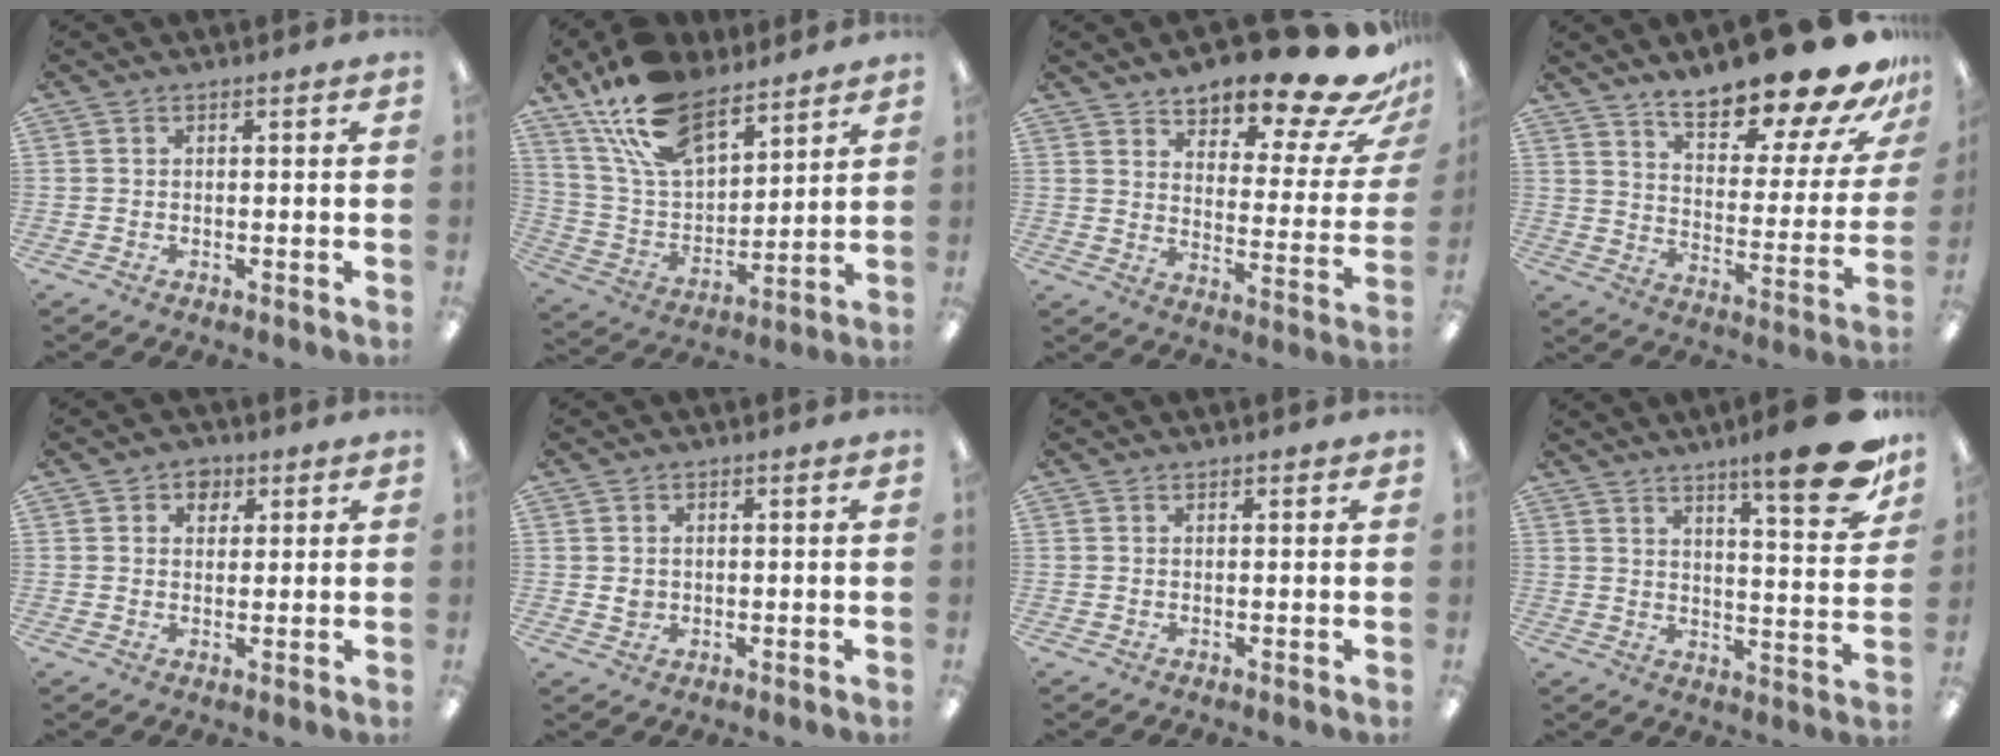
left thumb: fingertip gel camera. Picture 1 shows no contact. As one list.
[{"total": 18.8, "force": [13.0, 9.2, 9.9], "torque": [-0.196, -0.058, 0.239]}, {"total": 18.1, "force": [14.6, 5.3, 9.2], "torque": [-0.121, -0.107, 0.238]}, {"total": 21.5, "force": [17.6, 5.3, 11.2], "torque": [-0.157, -0.123, 0.288]}, {"total": 3.6, "force": [1.9, 2.7, 1.5], "torque": [-0.010, -0.001, 0.029]}, {"total": 2.2, "force": [0.5, 1.9, 0.9], "torque": [-0.012, -0.001, 0.006]}, {"total": 0.6, "force": [0.5, 0.3, 0.1], "torque": [-0.003, 0.001, 0.010]}, {"total": 15.6, "force": [10.8, 3.0, 10.9], "torque": [-0.146, -0.073, 0.167]}]